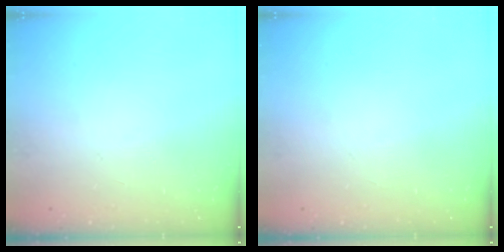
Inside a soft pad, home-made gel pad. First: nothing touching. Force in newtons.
{"total": 0.0}